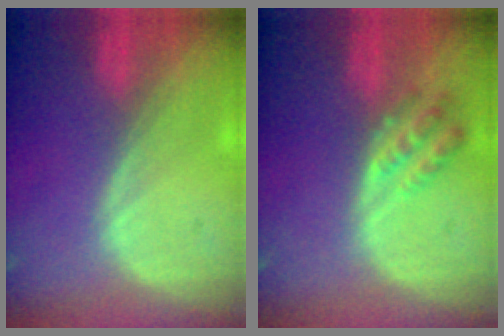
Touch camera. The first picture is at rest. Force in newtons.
{"total": 4.4, "press": 4.1, "slide": 1.7}